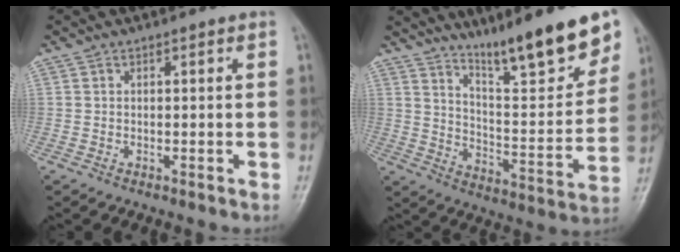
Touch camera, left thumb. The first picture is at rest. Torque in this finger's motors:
{"motor_torque": [0.73, 0.49, 1.27, -1.50, 0.12]}